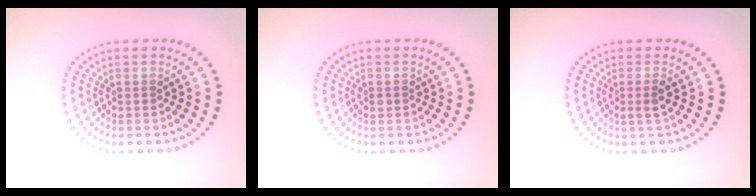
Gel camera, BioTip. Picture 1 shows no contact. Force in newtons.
{"total": 0.7, "press": 0.7, "slide": 0.1}
{"total": 1.5, "press": 1.2, "slide": 0.9}